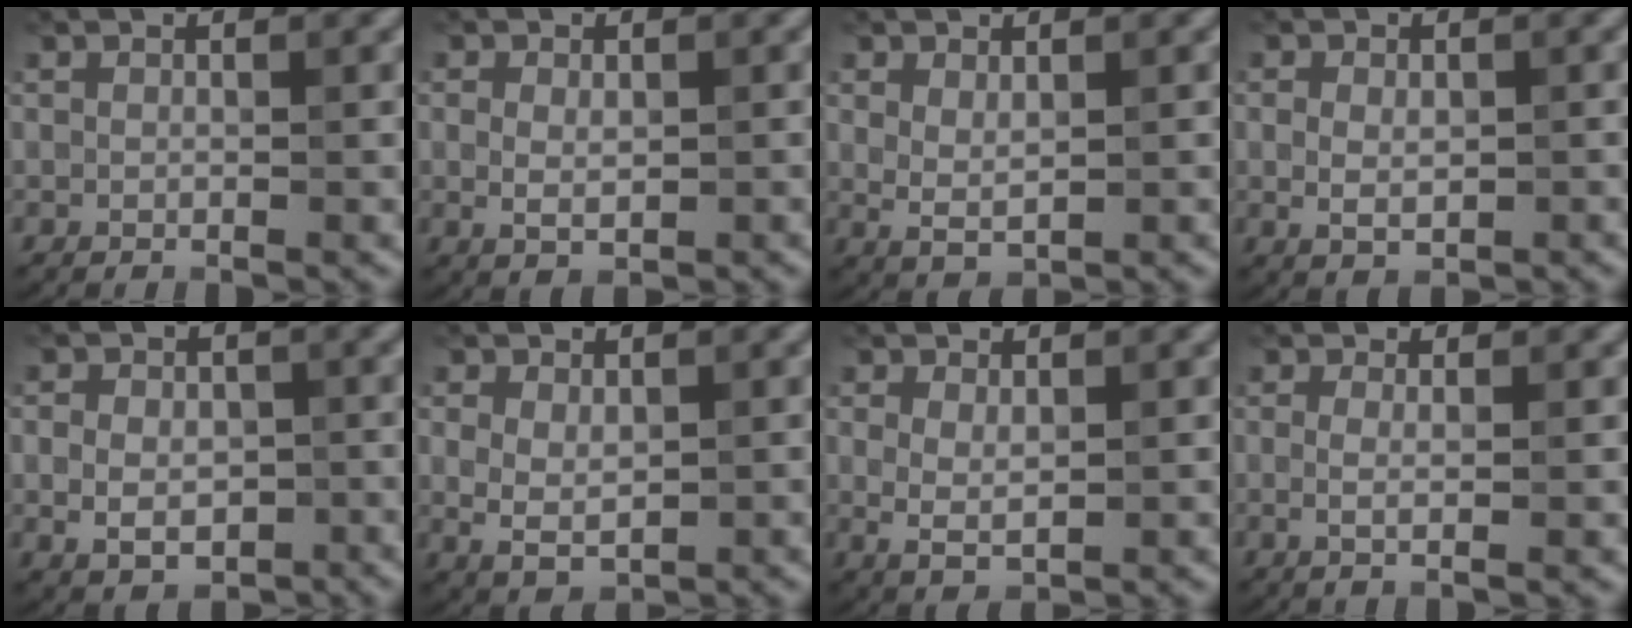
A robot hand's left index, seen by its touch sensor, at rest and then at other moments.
{"total": 2.1, "force": [0.1, 1.3, 1.7], "torque": [-0.030, -0.002, 0.004]}
{"total": 1.9, "force": [0.6, 0.9, 1.5], "torque": [-0.031, -0.003, 0.016]}
{"total": 2.5, "force": [-0.1, 1.6, 2.0], "torque": [-0.030, -0.002, 0.002]}
{"total": 4.6, "force": [-0.9, 3.3, 3.1], "torque": [-0.043, -0.007, -0.011]}
{"total": 3.0, "force": [0.2, 2.0, 2.3], "torque": [-0.043, -0.002, 0.009]}
{"total": 2.4, "force": [0.3, 1.3, 2.0], "torque": [-0.040, -0.002, 0.008]}
{"total": 1.9, "force": [0.0, 0.5, 1.8], "torque": [-0.031, -0.002, -0.003]}